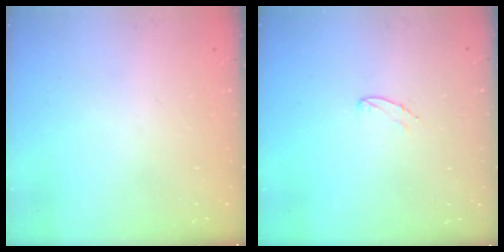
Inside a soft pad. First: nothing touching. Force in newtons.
{"total": 5.0, "press": 5.0, "slide": 0.4}